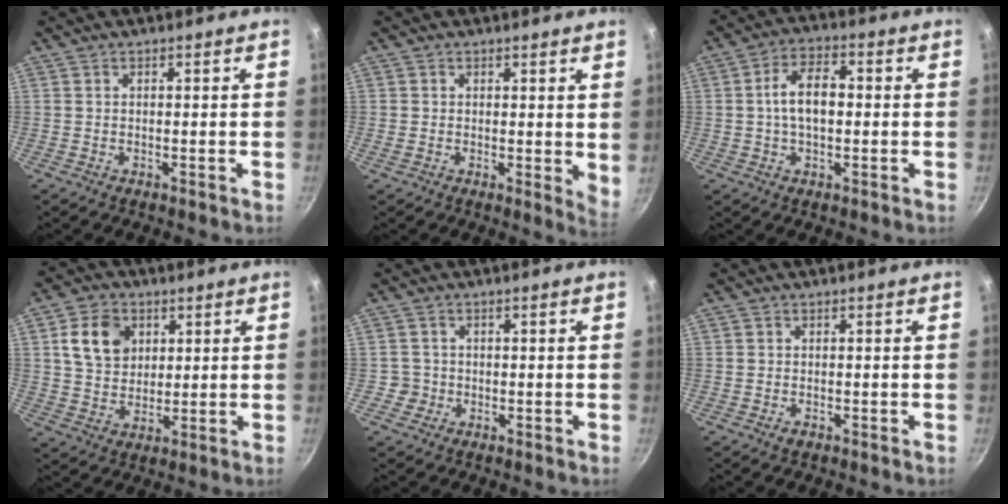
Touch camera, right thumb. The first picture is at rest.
{"total": 4.5, "force": [0.9, 2.4, 3.7], "torque": [-0.040, -0.009, 0.008]}
{"total": 8.4, "force": [0.3, 4.8, 6.9], "torque": [-0.109, 0.025, -0.003]}
{"total": 9.9, "force": [3.2, 7.6, 5.5], "torque": [-0.074, -0.004, 0.056]}
{"total": 2.6, "force": [-0.6, 2.5, 0.1], "torque": [0.016, 0.014, -0.007]}
{"total": 1.2, "force": [-0.7, 0.9, 0.6], "torque": [-0.008, 0.001, -0.011]}